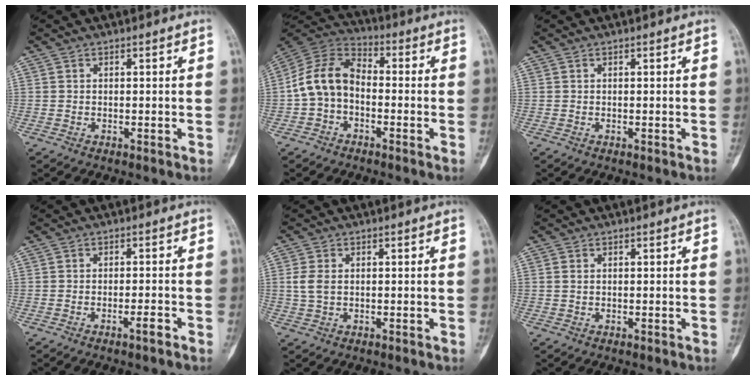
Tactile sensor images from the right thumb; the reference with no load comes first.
{"total": 10.9, "force": [-1.7, 7.7, 7.5], "torque": [-0.136, 0.038, -0.047]}
{"total": 0.0}
{"total": 2.2, "force": [-1.4, 0.3, 1.7], "torque": [-0.032, 0.007, -0.024]}
{"total": 3.3, "force": [0.1, 2.3, 2.4], "torque": [-0.054, 0.002, 0.001]}
{"total": 0.9, "force": [0.1, 0.7, 0.6], "torque": [-0.011, 0.000, 0.001]}